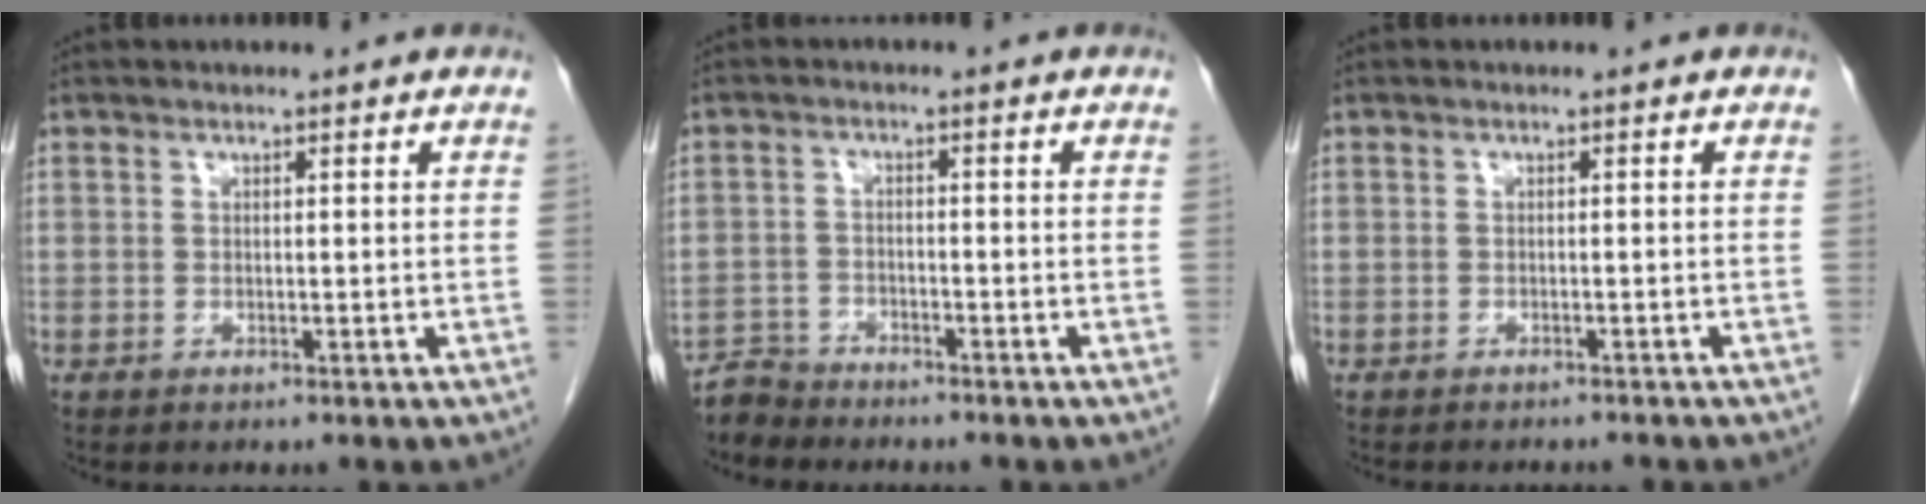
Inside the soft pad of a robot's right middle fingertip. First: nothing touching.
{"total": 3.5, "force": [-3.4, 0.6, -0.7], "torque": [0.013, -0.009, -0.065]}
{"total": 4.5, "force": [-4.2, 0.7, 1.4], "torque": [-0.020, -0.009, -0.049]}